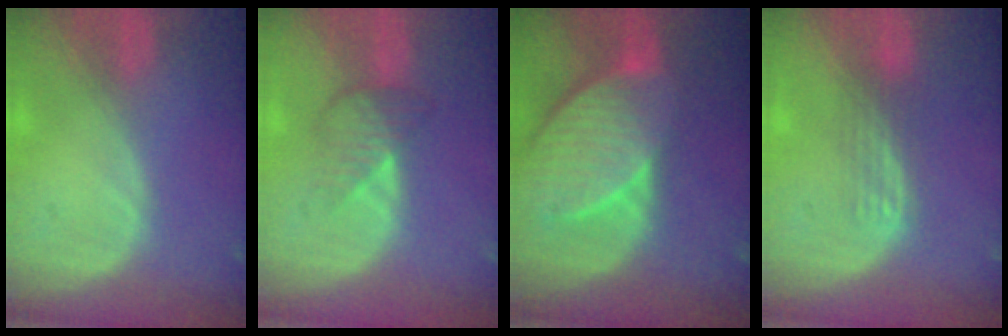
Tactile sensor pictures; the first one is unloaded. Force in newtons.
{"total": 3.7, "press": 3.6, "slide": 0.2}
{"total": 10.6, "press": 9.3, "slide": 5.0}
{"total": 2.9, "press": 2.7, "slide": 1.2}